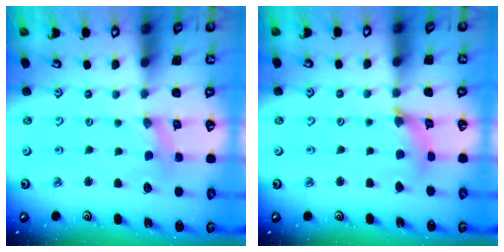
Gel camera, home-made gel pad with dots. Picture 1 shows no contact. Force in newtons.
{"total": 5.4, "press": 5.3, "slide": 0.6}